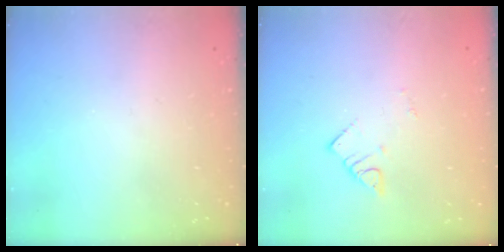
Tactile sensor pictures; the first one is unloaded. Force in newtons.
{"total": 2.7, "press": 2.7, "slide": 0.1}